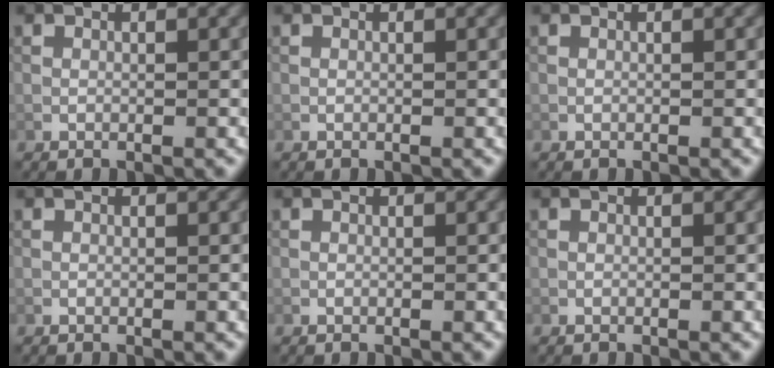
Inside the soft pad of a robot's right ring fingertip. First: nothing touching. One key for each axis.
{"total": 0.0}
{"total": 0.0}
{"total": 0.0}
{"total": 0.0}
{"total": 0.0}